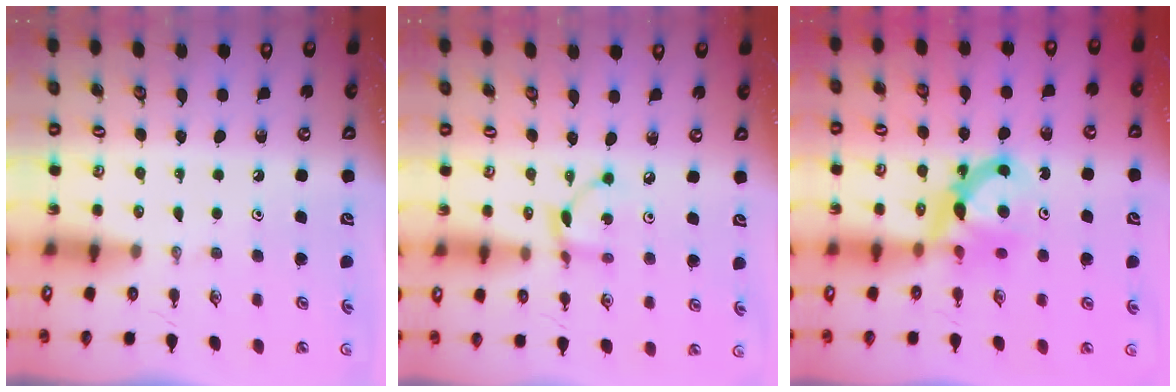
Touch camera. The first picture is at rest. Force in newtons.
{"total": 3.9, "press": 3.9, "slide": 0.2}
{"total": 7.2, "press": 7.2, "slide": 0.6}